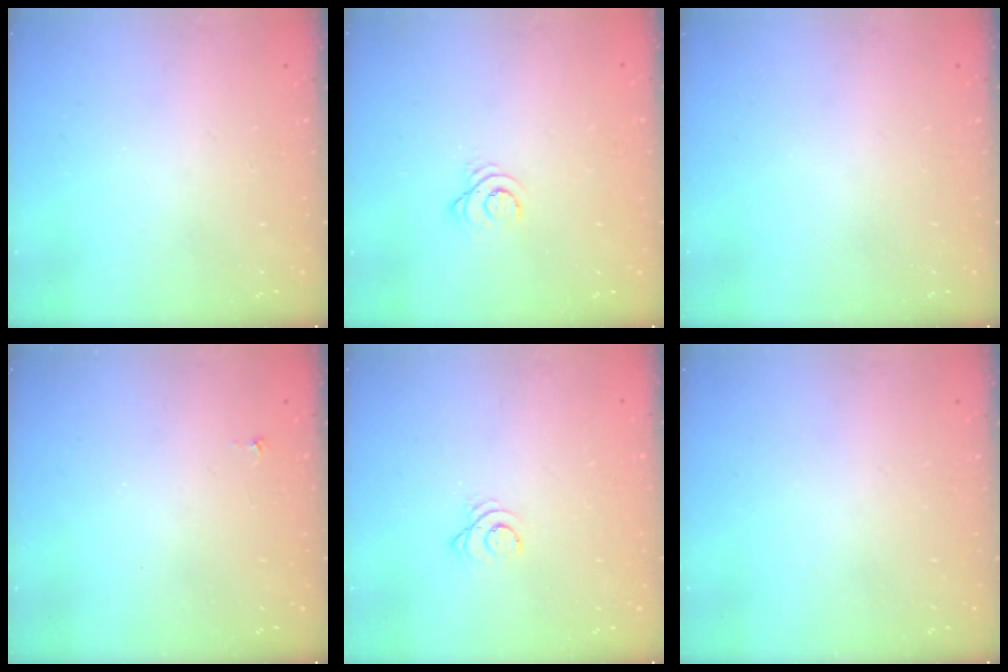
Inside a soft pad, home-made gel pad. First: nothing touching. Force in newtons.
{"total": 3.2, "press": 3.1, "slide": 0.4}
{"total": 0.0}
{"total": 2.9, "press": 2.9, "slide": 0.4}
{"total": 2.3, "press": 2.3, "slide": 0.3}
{"total": 0.0}